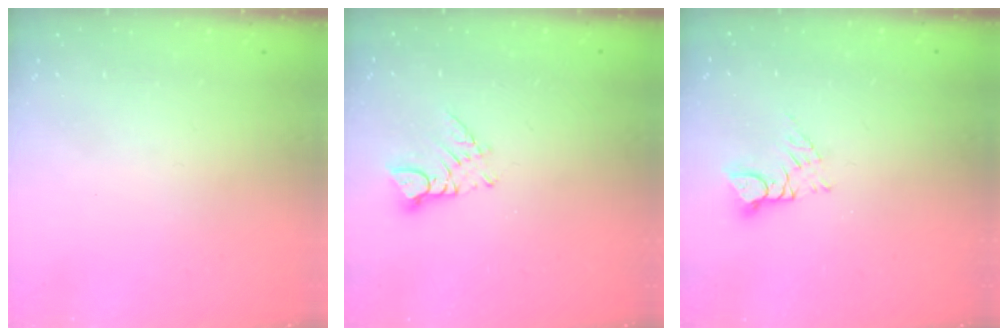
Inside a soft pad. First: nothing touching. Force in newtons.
{"total": 5.4, "press": 5.4, "slide": 0.5}
{"total": 5.2, "press": 5.2, "slide": 0.3}